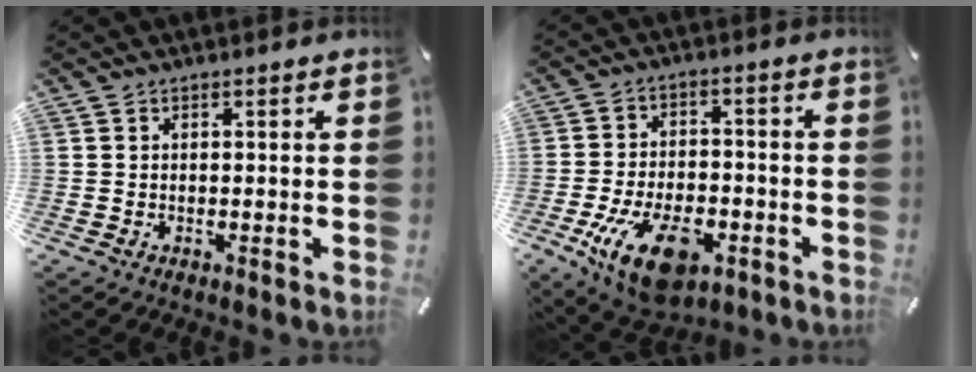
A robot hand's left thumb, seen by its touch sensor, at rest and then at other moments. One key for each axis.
{"total": 14.5, "fx": -6.7, "fy": 7.9, "fz": 10.1, "tx": -0.181, "ty": 0.023, "tz": -0.114}